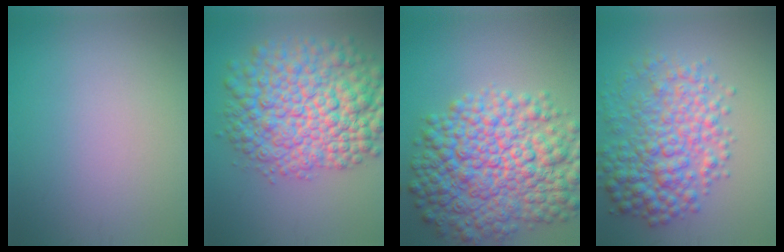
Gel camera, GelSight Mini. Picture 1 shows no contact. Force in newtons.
{"total": 11.1, "press": 11.1, "slide": 0.3}
{"total": 12.2, "press": 12.2, "slide": 0.3}
{"total": 7.2, "press": 7.2, "slide": 0.0}